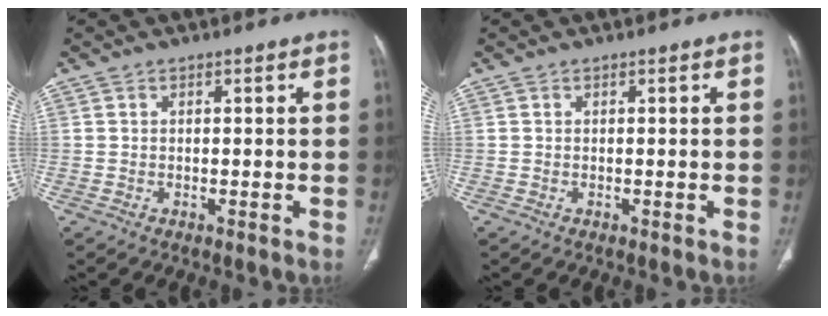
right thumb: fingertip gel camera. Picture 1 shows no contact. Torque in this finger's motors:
{"motor_torque": [0.01, 0.01, -0.03, 0.03, 0.00]}